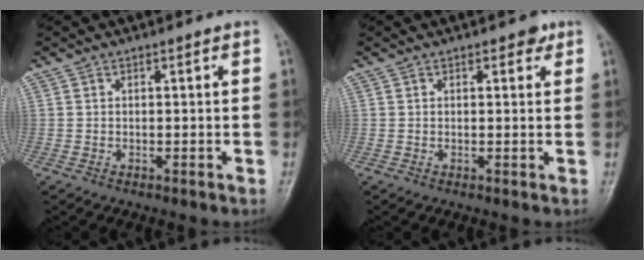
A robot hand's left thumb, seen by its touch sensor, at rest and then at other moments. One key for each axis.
{"total": 1.8, "fx": 1.2, "fy": 1.0, "fz": 0.9, "tx": 0.000, "ty": -0.004, "tz": 0.011}